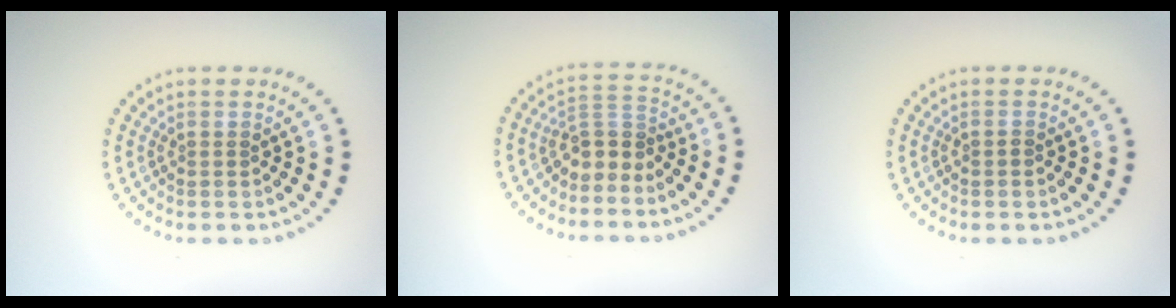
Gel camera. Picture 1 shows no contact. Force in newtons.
{"total": 2.4, "press": 1.8, "slide": 1.6}
{"total": 0.7, "press": 0.7, "slide": 0.1}